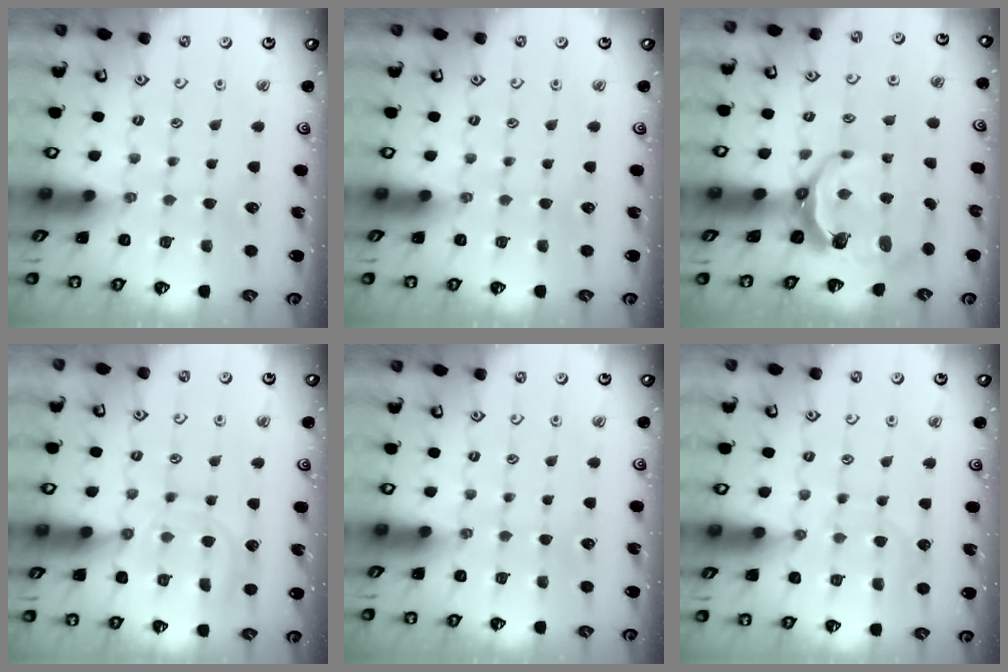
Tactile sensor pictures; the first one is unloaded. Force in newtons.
{"total": 0.0}
{"total": 8.1, "press": 6.8, "slide": 4.5}
{"total": 11.5, "press": 11.4, "slide": 1.0}
{"total": 0.0}
{"total": 7.0, "press": 6.9, "slide": 0.4}